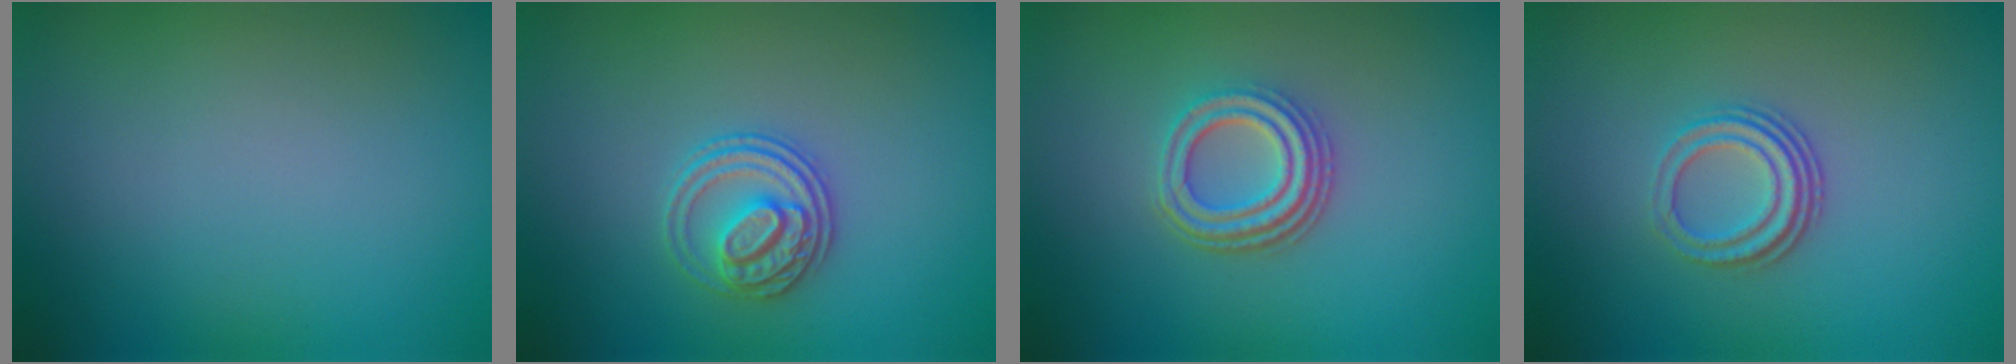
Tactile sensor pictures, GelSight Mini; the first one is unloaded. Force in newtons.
{"total": 2.8, "press": 2.7, "slide": 1.0}
{"total": 3.7, "press": 3.0, "slide": 2.1}
{"total": 3.2, "press": 2.3, "slide": 2.3}